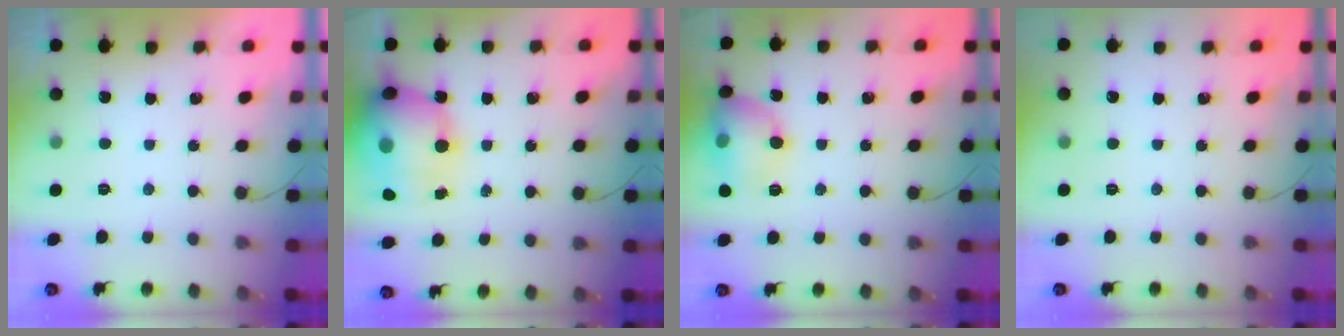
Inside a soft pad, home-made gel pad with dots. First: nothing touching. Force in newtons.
{"total": 24.2, "press": 23.7, "slide": 5.0}
{"total": 16.5, "press": 14.5, "slide": 7.9}
{"total": 0.0}